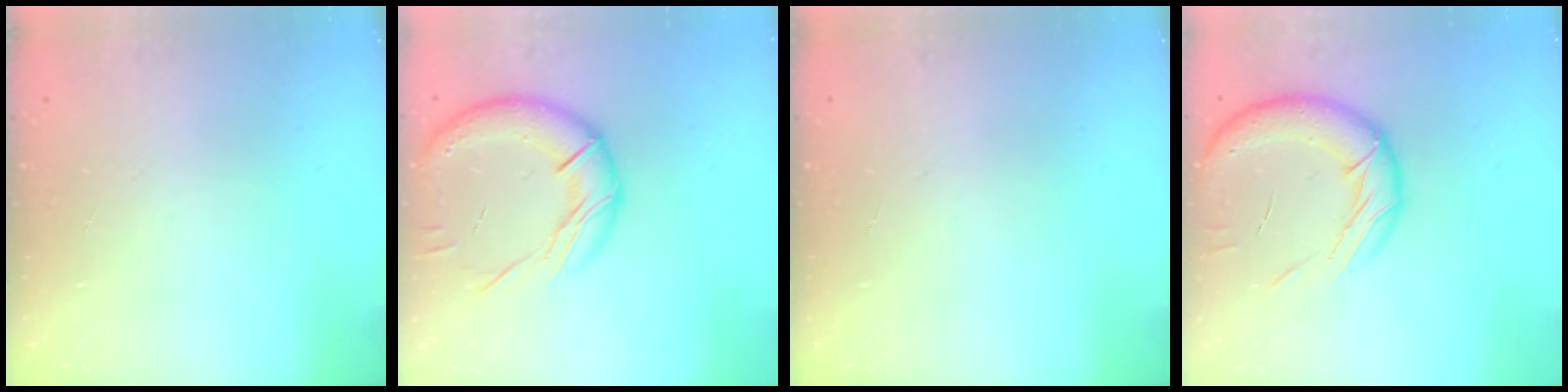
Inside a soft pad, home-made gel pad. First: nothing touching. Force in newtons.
{"total": 17.8, "press": 17.7, "slide": 2.4}
{"total": 0.0}
{"total": 15.4, "press": 15.1, "slide": 3.2}